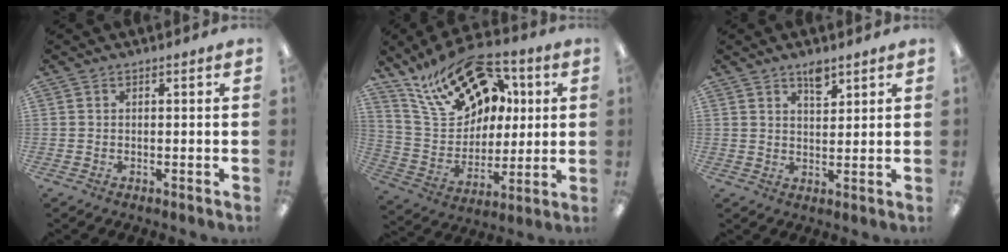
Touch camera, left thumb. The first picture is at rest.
{"total": 20.6, "force": [13.2, 12.4, 9.7], "torque": [-0.178, -0.065, 0.241]}
{"total": 4.0, "force": [3.0, 1.7, 2.1], "torque": [-0.015, -0.015, 0.048]}